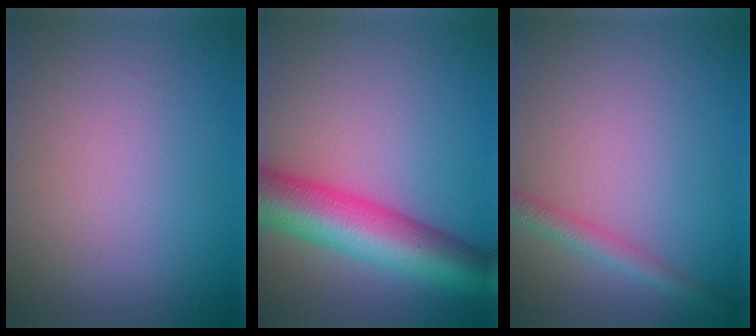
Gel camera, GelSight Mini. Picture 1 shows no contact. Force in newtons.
{"total": 9.2, "press": 9.2, "slide": 0.2}
{"total": 2.0, "press": 2.0, "slide": 0.1}